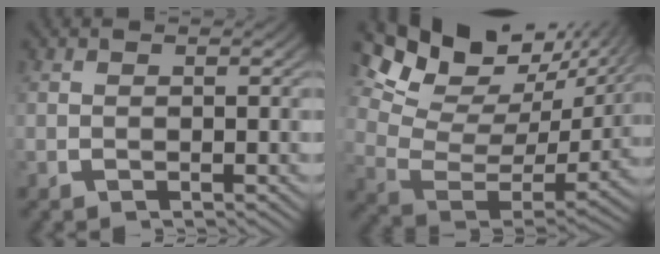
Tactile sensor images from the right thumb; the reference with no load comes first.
{"total": 10.2, "force": [4.3, 5.8, 7.2], "torque": [-0.129, 0.000, 0.068]}